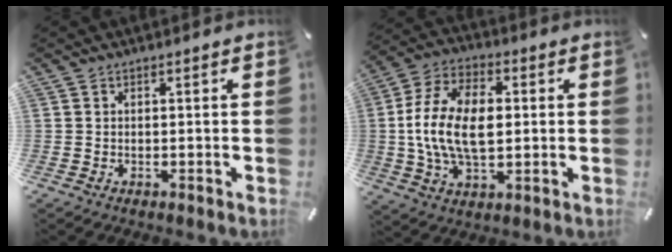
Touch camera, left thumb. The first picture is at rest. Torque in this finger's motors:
{"motor_torque": [2.53, 2.48, 1.23, 0.77, 0.27]}